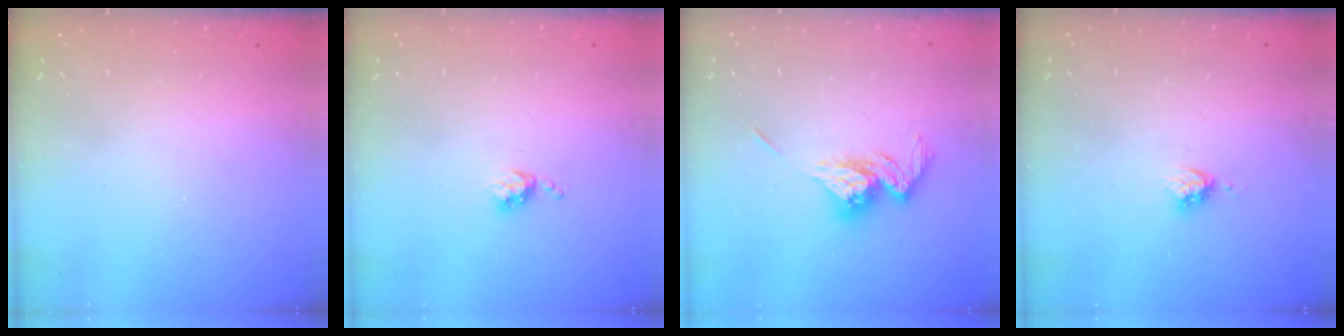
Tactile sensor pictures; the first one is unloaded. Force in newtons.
{"total": 4.0, "press": 4.0, "slide": 0.6}
{"total": 11.4, "press": 11.4, "slide": 0.6}
{"total": 3.7, "press": 3.7, "slide": 0.2}